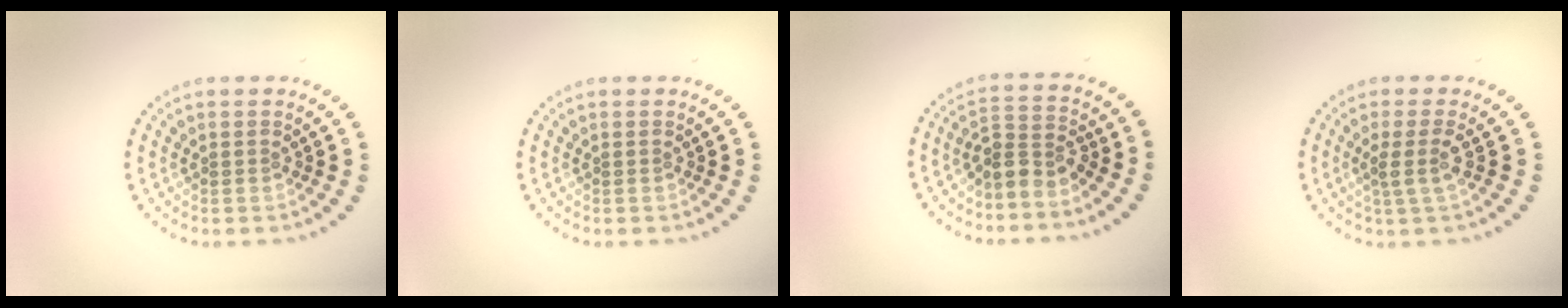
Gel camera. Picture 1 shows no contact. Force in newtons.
{"total": 0.0}
{"total": 2.8, "press": 2.0, "slide": 1.9}
{"total": 1.9, "press": 1.4, "slide": 1.3}